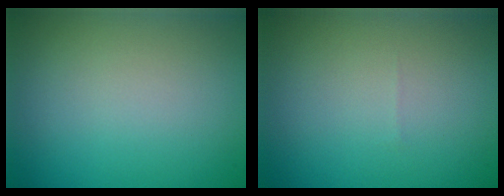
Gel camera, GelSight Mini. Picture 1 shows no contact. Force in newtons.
{"total": 0.0}